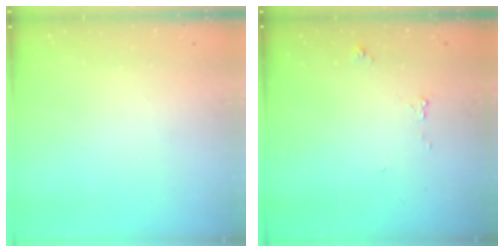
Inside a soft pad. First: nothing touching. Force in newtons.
{"total": 5.5, "press": 5.5, "slide": 0.7}